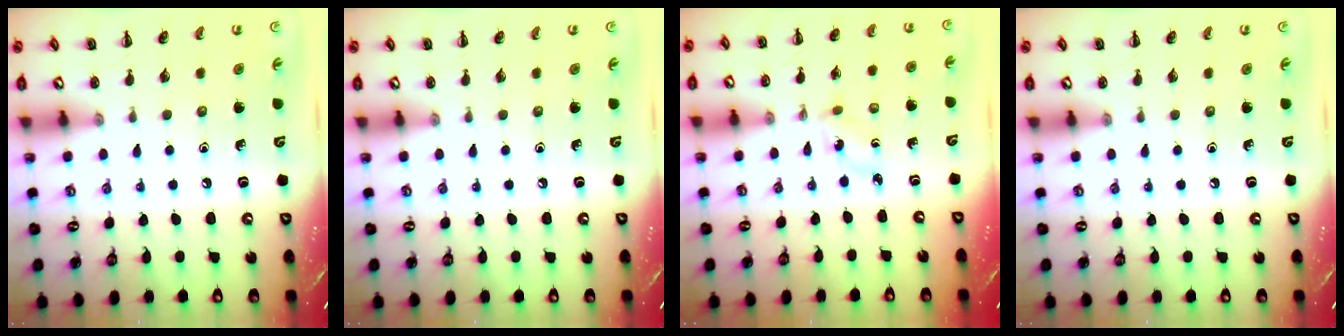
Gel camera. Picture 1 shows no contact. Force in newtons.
{"total": 0.0}
{"total": 2.5, "press": 2.3, "slide": 1.0}
{"total": 0.0}